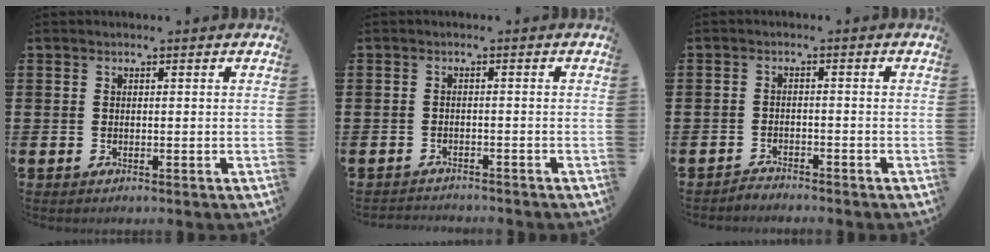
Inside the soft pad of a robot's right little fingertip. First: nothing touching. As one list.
[{"total": 1.2, "force": [-1.2, 0.0, -0.2], "torque": [-0.001, 0.004, -0.027]}, {"total": 1.7, "force": [-1.7, 0.0, -0.2], "torque": [-0.001, 0.006, -0.037]}]